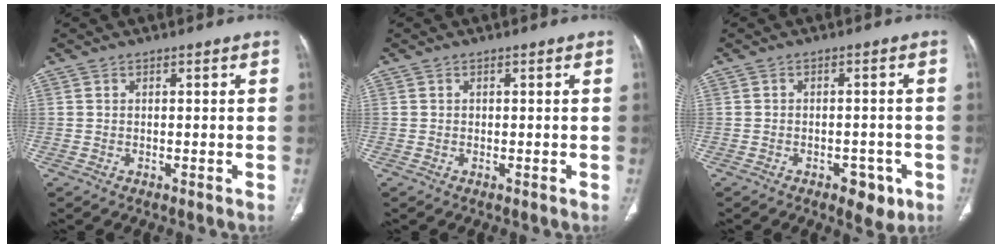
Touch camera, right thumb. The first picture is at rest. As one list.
[{"total": 0.0}, {"total": 5.1, "force": [-2.6, 2.9, 3.4], "torque": [-0.024, 0.010, -0.029]}]